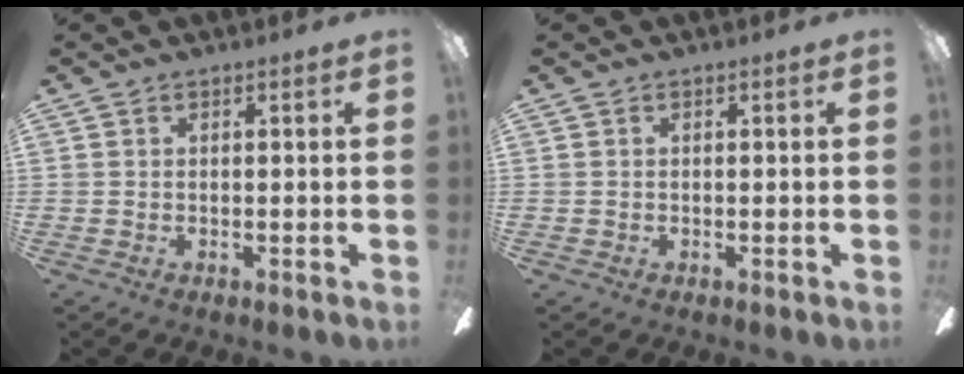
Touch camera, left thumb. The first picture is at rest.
{"total": 0.5, "force": [-0.1, 0.5, 0.0], "torque": [0.002, 0.006, -0.003]}